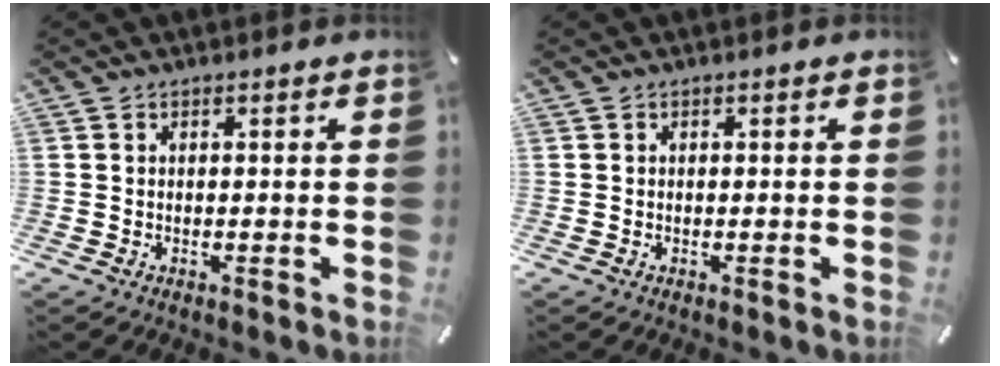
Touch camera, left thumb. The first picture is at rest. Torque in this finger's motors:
{"motor_torque": [0.02, 0.05, 0.26, -0.18, 0.02]}